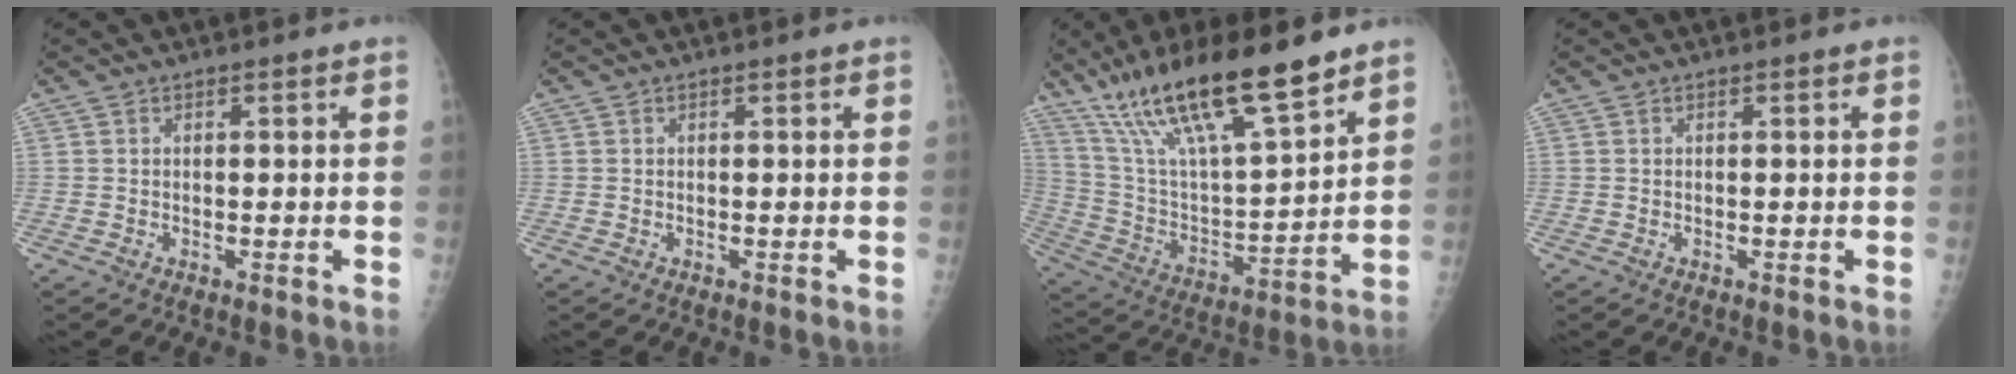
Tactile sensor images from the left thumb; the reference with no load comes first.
{"total": 0.0}
{"total": 22.8, "force": [15.9, 4.6, 15.7], "torque": [-0.268, -0.052, 0.291]}
{"total": 0.0}